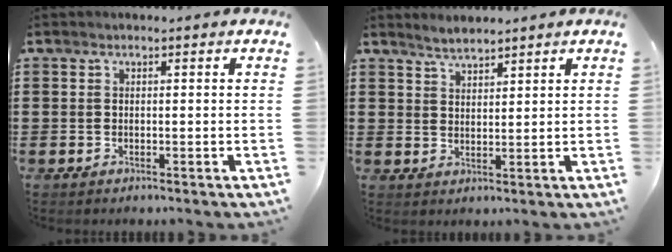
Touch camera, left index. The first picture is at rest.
{"total": 2.6, "force": [2.5, 0.5, 0.2], "torque": [-0.012, -0.001, 0.049]}